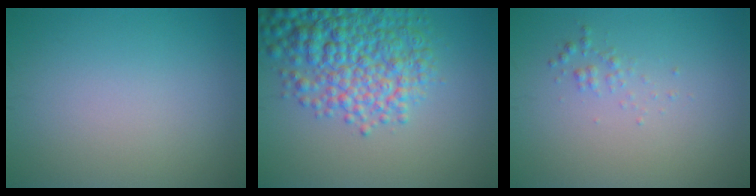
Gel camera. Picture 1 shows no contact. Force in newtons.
{"total": 7.8, "press": 7.7, "slide": 0.2}
{"total": 0.9, "press": 0.9, "slide": 0.0}